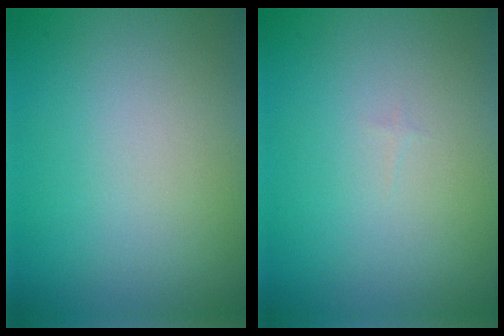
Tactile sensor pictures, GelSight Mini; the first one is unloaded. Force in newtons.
{"total": 0.0}